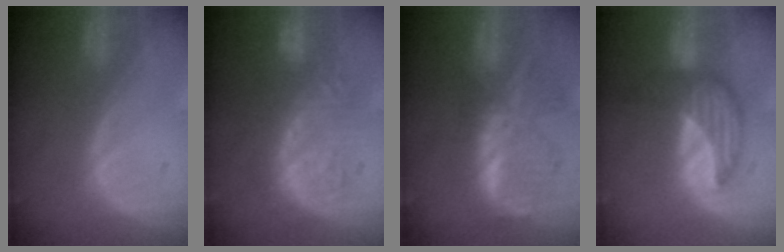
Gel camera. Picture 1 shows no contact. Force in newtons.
{"total": 8.9, "press": 8.8, "slide": 1.5}
{"total": 8.8, "press": 7.7, "slide": 4.4}
{"total": 7.1, "press": 6.8, "slide": 2.0}